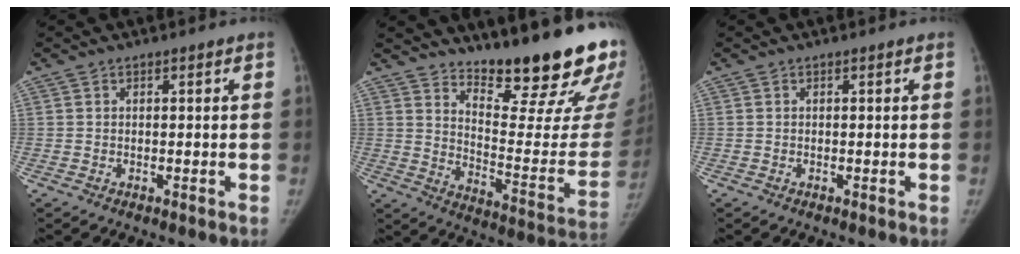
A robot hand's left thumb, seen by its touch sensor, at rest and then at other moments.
{"total": 25.6, "force": [19.0, 5.6, 16.1], "torque": [-0.193, -0.151, 0.265]}
{"total": 0.0}